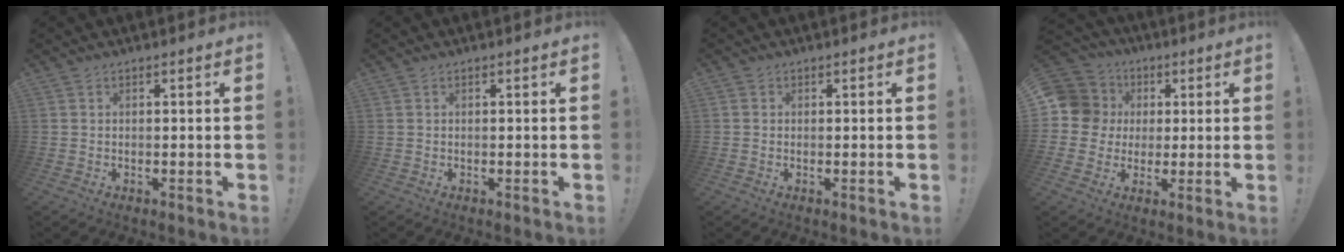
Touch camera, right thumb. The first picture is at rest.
{"total": 0.0}
{"total": 0.6, "force": [0.1, 0.5, 0.0], "torque": [0.002, 0.001, 0.003]}
{"total": 11.4, "force": [1.5, 10.7, 3.7], "torque": [-0.059, 0.007, 0.034]}